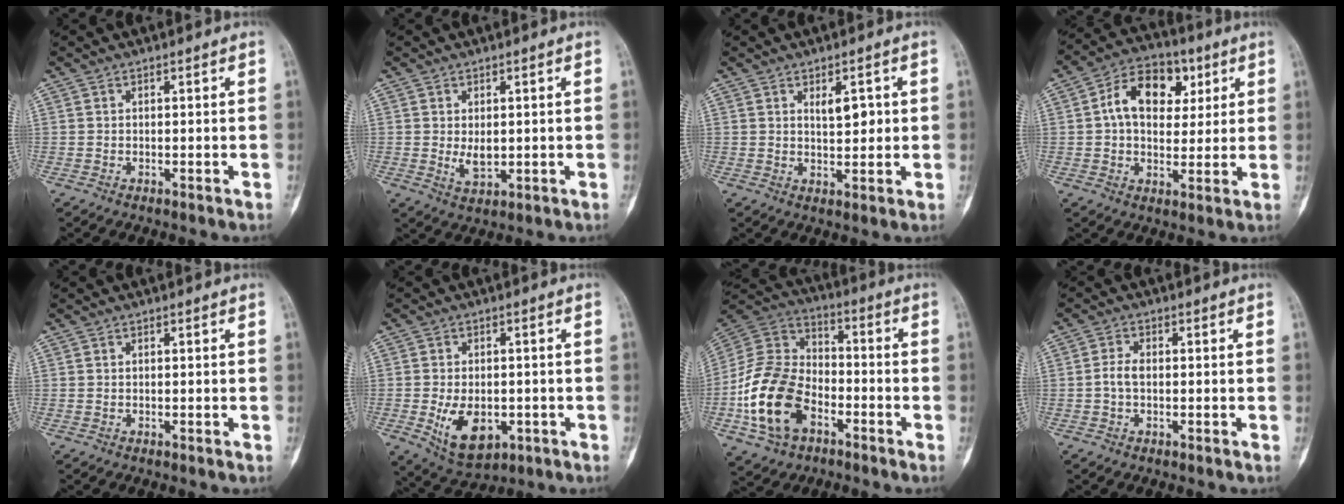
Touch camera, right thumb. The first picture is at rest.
{"total": 3.8, "force": [0.1, 2.3, 3.1], "torque": [-0.043, -0.009, 0.012]}
{"total": 4.6, "force": [1.4, 2.2, 3.8], "torque": [-0.048, -0.009, 0.022]}
{"total": 13.1, "force": [3.5, 9.0, 8.9], "torque": [-0.108, 0.009, 0.048]}
{"total": 0.0}
{"total": 9.9, "force": [-2.5, 6.2, 7.3], "torque": [-0.106, -0.002, -0.025]}
{"total": 18.5, "force": [-6.5, 12.3, 12.1], "torque": [-0.220, 0.042, -0.125]}
{"total": 2.8, "force": [-0.3, 1.7, 2.3], "torque": [-0.049, 0.007, -0.011]}